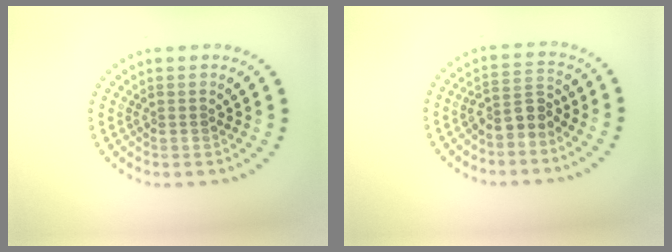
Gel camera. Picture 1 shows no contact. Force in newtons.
{"total": 2.6, "press": 2.4, "slide": 1.2}